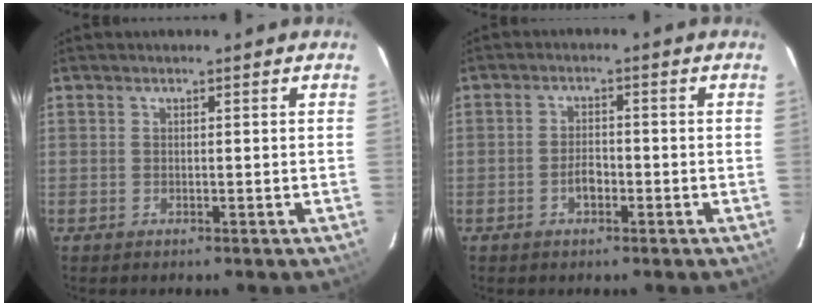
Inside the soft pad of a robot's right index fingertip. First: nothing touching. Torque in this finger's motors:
{"motor_torque": [0.73, 0.08, 0.37, 0.03]}